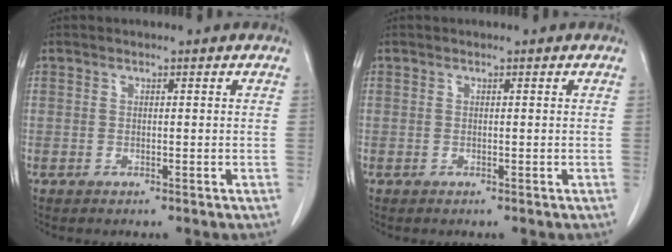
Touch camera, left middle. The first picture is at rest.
{"total": 0.0}